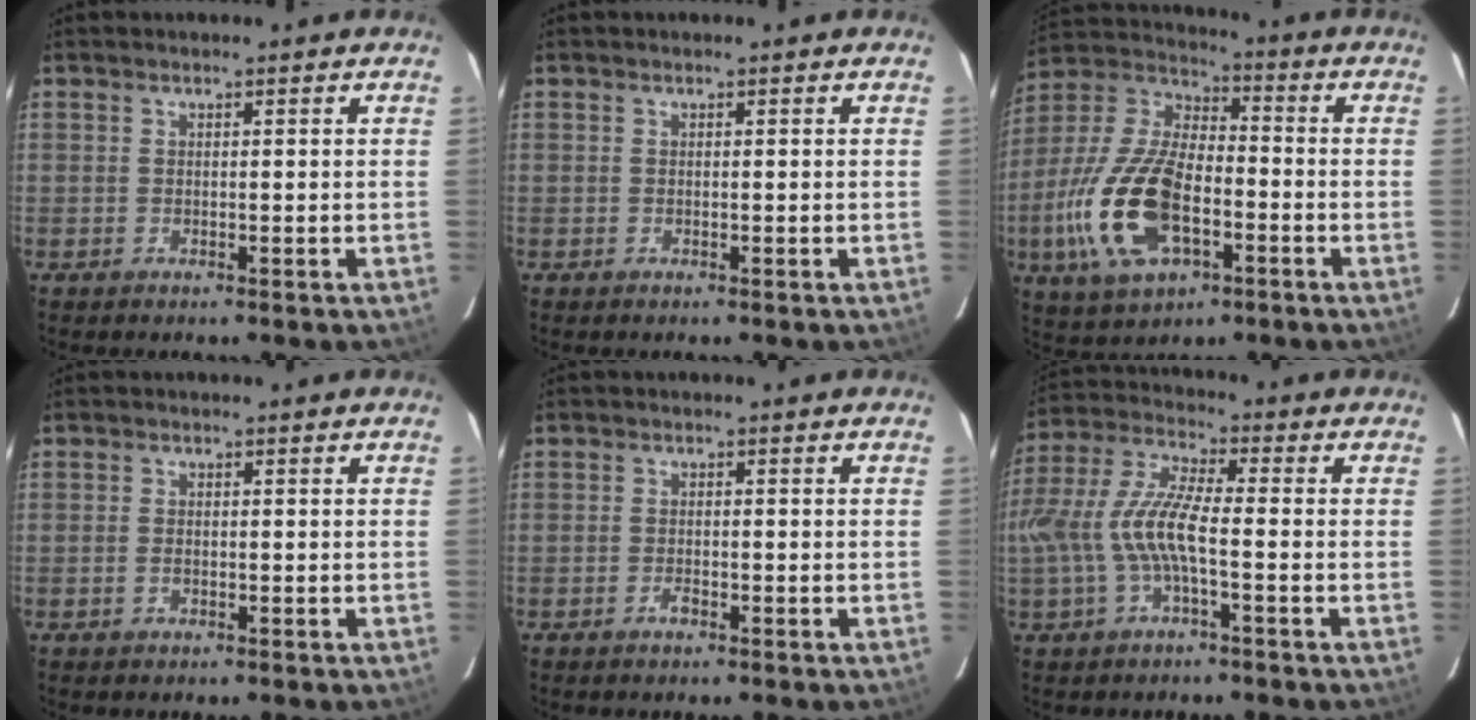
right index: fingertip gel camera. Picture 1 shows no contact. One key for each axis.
{"total": 0.0}
{"total": 19.8, "fx": -6.2, "fy": 9.8, "fz": 16.0, "tx": -0.358, "ty": -0.010, "tz": -0.114}
{"total": 1.3, "fx": -0.5, "fy": 0.8, "fz": 0.9, "tx": -0.019, "ty": 0.001, "tz": -0.011}
{"total": 1.4, "fx": -1.0, "fy": 0.6, "fz": 0.9, "tx": -0.018, "ty": 0.001, "tz": -0.018}
{"total": 11.0, "fx": -2.5, "fy": 2.6, "fz": 10.4, "tx": -0.223, "ty": 0.004, "tz": -0.044}